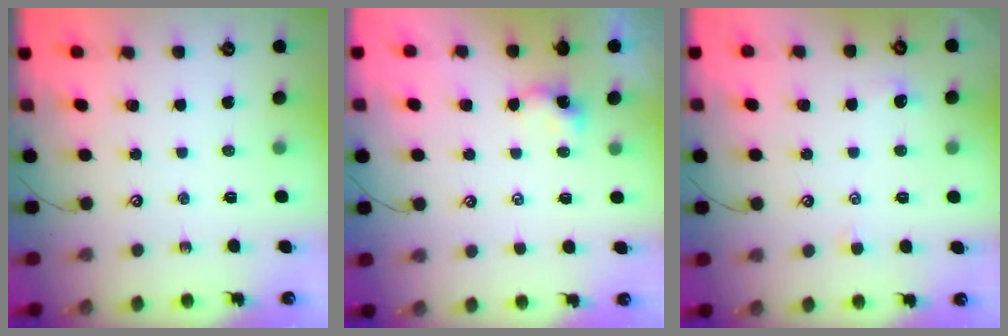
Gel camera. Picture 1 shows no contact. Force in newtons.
{"total": 3.0, "press": 3.0, "slide": 0.1}
{"total": 0.8, "press": 0.7, "slide": 0.5}